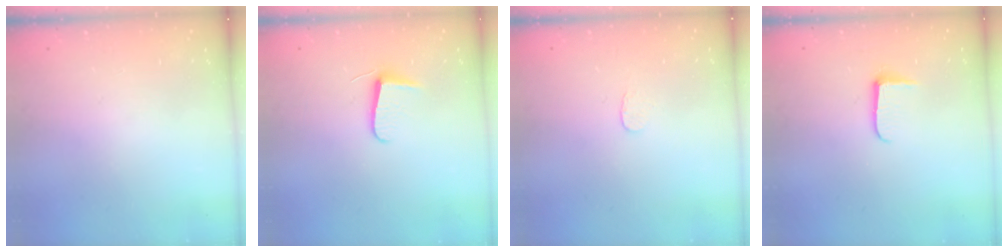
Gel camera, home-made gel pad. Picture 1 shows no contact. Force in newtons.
{"total": 6.2, "press": 6.1, "slide": 0.7}
{"total": 3.0, "press": 3.0, "slide": 0.2}
{"total": 6.2, "press": 6.1, "slide": 0.8}